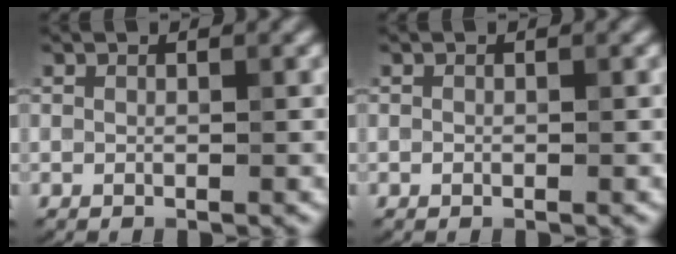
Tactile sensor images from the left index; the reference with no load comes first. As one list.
[{"total": 0.0}]